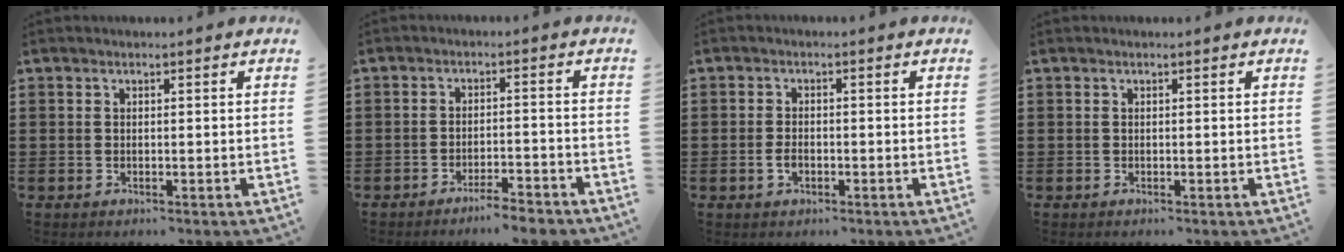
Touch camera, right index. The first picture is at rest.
{"total": 3.6, "force": [-3.4, 0.0, 1.2], "torque": [-0.021, 0.000, -0.068]}
{"total": 1.9, "force": [-0.7, 1.0, 1.4], "torque": [-0.028, 0.000, -0.013]}
{"total": 0.0}